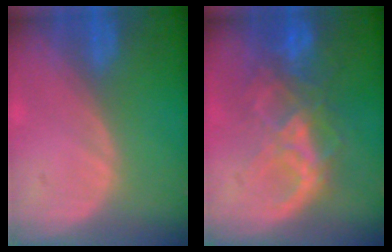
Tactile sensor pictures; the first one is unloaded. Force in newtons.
{"total": 8.9, "press": 7.6, "slide": 4.8}